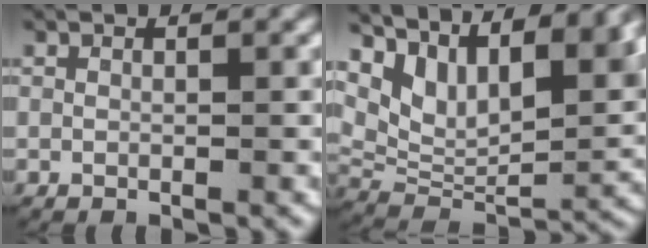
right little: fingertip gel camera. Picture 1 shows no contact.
{"total": 12.2, "force": [3.2, 7.7, 8.9], "torque": [-0.138, -0.008, 0.056]}